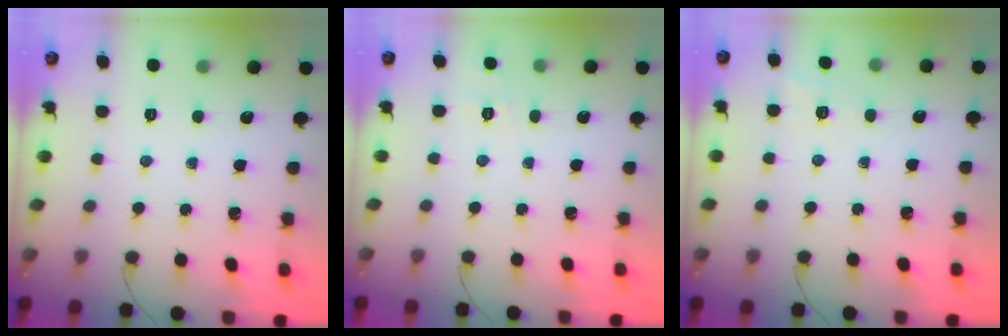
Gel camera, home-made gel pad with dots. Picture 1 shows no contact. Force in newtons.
{"total": 7.3, "press": 7.0, "slide": 2.0}
{"total": 1.9, "press": 1.0, "slide": 1.6}